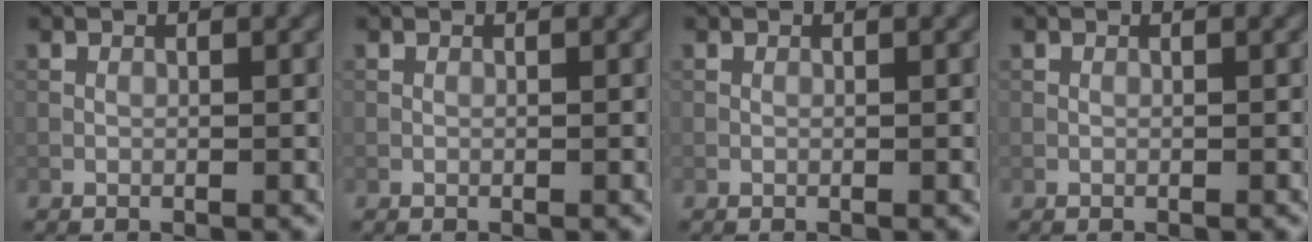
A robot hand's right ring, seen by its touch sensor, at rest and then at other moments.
{"total": 0.0}
{"total": 0.0}
{"total": 0.0}